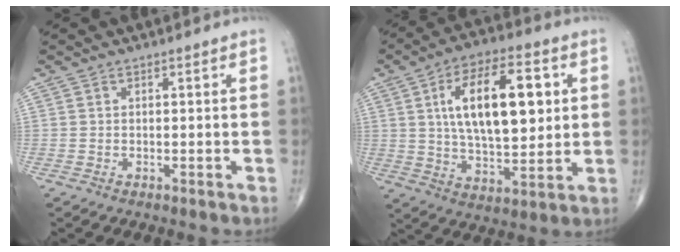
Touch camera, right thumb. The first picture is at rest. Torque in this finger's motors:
{"motor_torque": [-0.23, 0.93, 1.14, 0.51, 0.28]}